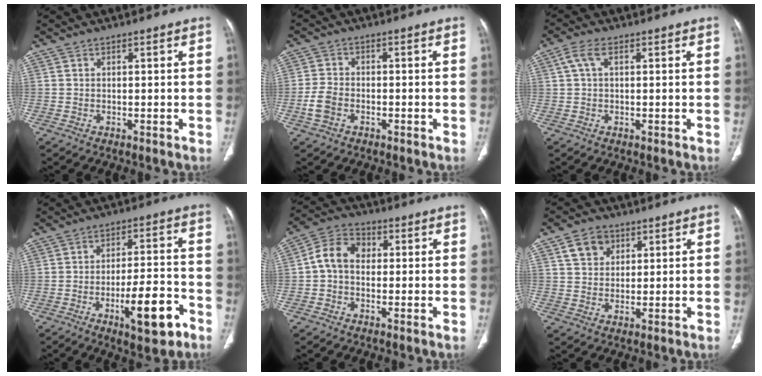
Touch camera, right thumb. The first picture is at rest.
{"total": 4.3, "force": [-1.7, 2.9, 2.6], "torque": [-0.059, 0.013, -0.035]}
{"total": 3.3, "force": [1.0, 1.6, 2.7], "torque": [-0.068, 0.016, 0.020]}
{"total": 11.9, "force": [-5.6, 3.7, 9.8], "torque": [-0.142, 0.034, -0.079]}
{"total": 7.4, "force": [0.2, 5.6, 4.9], "torque": [-0.077, 0.024, -0.009]}
{"total": 5.9, "force": [2.8, 4.5, 2.5], "torque": [-0.022, -0.010, 0.052]}